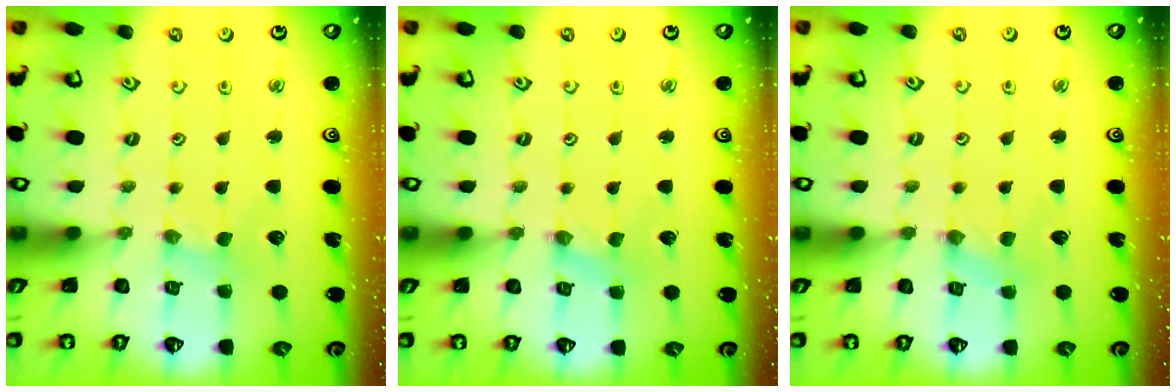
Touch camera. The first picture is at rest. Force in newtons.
{"total": 0.0}
{"total": 0.0}